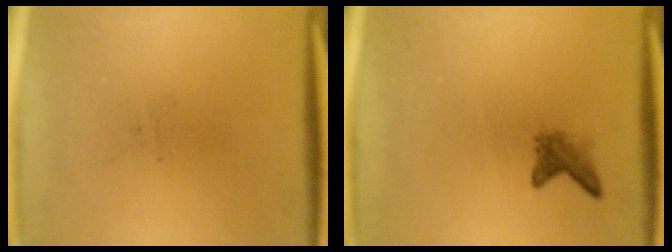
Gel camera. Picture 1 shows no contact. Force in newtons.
{"total": 1.7}